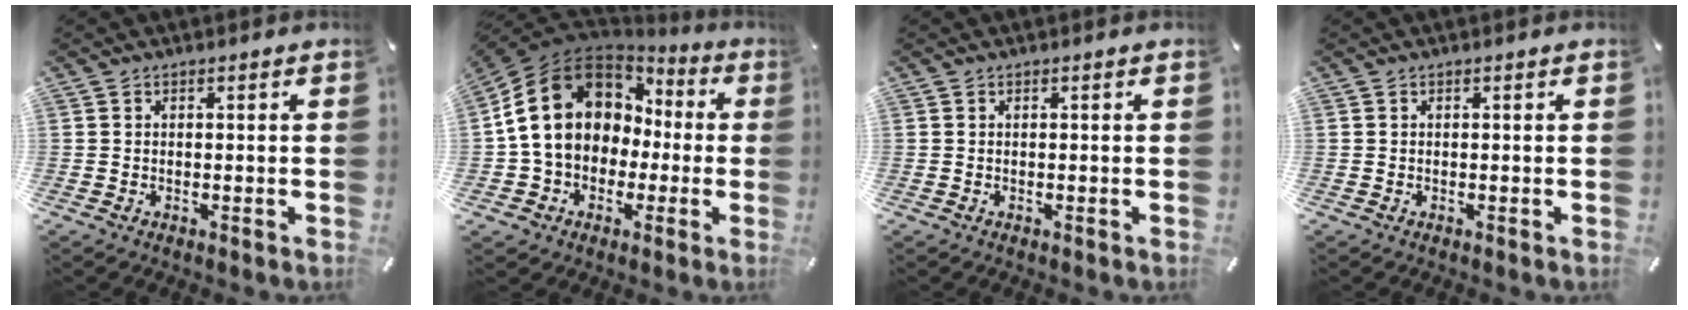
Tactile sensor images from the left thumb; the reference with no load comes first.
{"total": 17.9, "force": [1.7, 14.9, 9.8], "torque": [-0.195, 0.005, 0.031]}
{"total": 0.0}
{"total": 0.0}